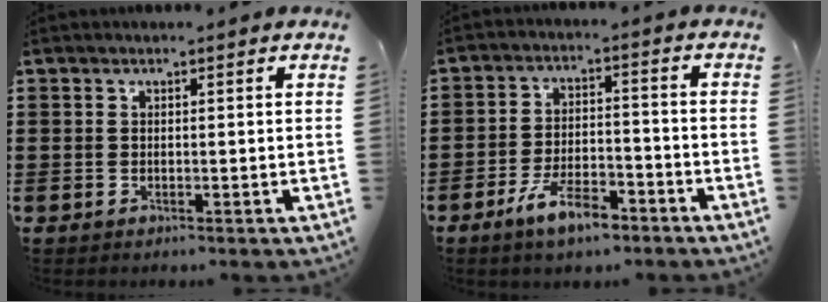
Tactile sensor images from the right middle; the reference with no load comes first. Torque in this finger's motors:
{"motor_torque": [1.67, -0.47, 0.54, 0.16]}